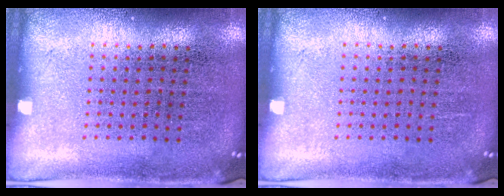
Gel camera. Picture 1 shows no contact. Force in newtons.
{"total": 0.0}